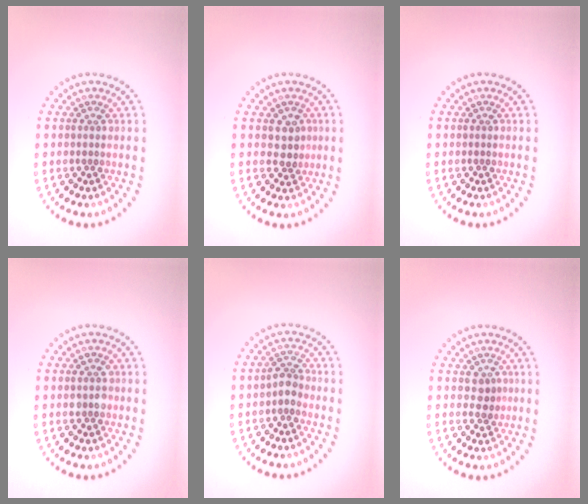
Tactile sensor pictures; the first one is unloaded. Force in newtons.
{"total": 1.9, "press": 1.7, "slide": 0.9}
{"total": 0.0}
{"total": 1.4, "press": 1.4, "slide": 0.2}
{"total": 1.7, "press": 1.4, "slide": 0.8}
{"total": 1.1, "press": 0.9, "slide": 0.6}